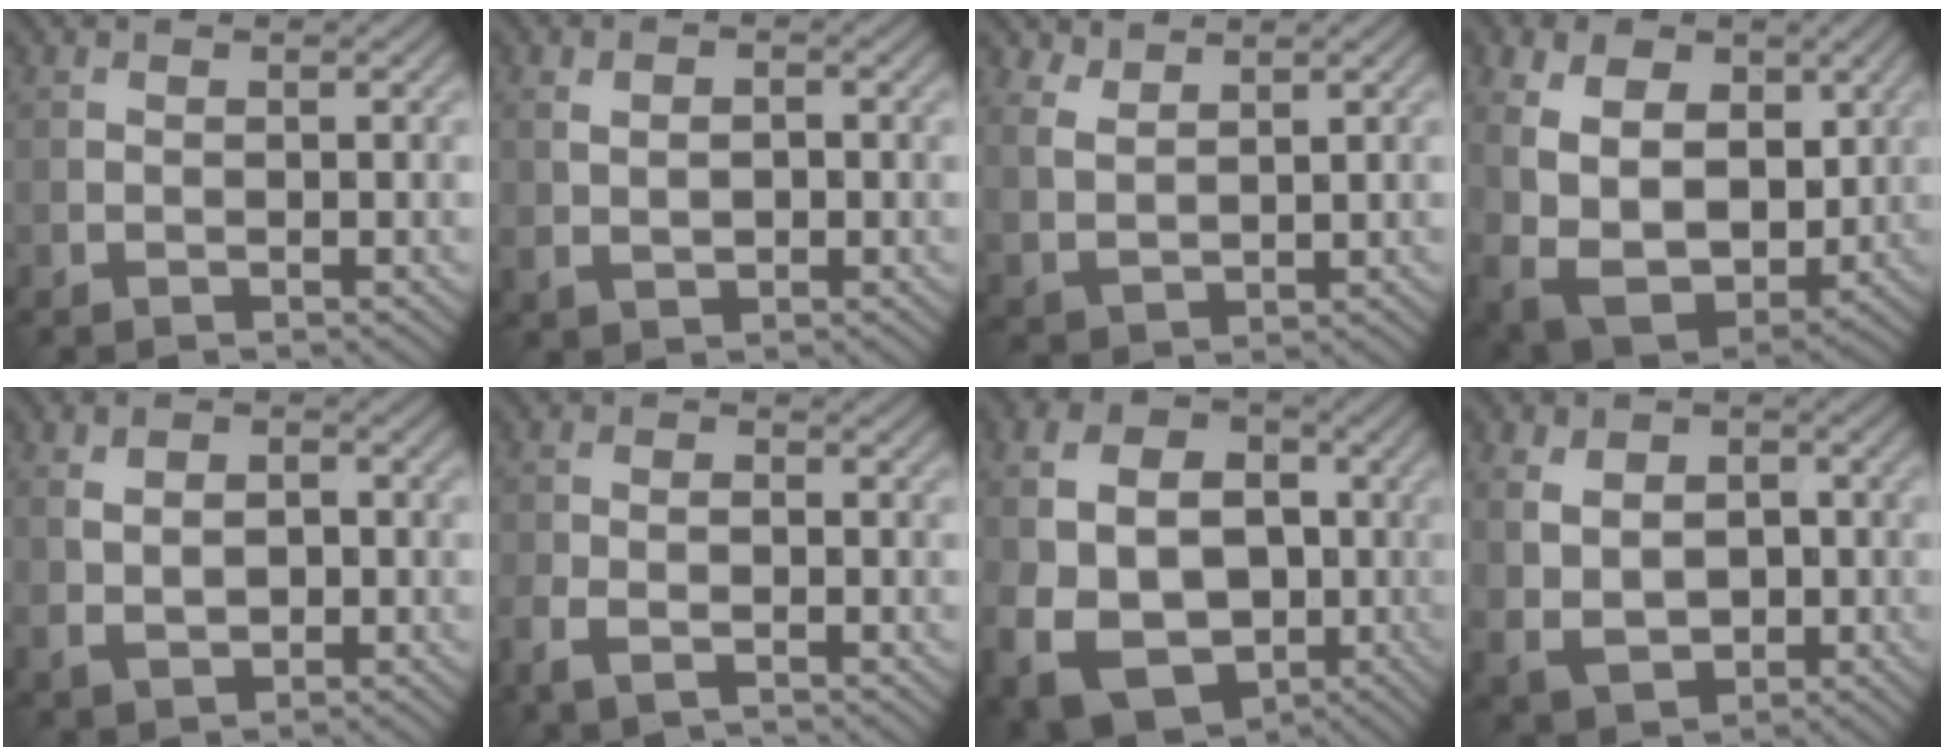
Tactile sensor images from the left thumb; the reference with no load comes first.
{"total": 3.0, "force": [0.1, 2.0, 2.3], "torque": [-0.050, -0.002, 0.004]}
{"total": 4.1, "force": [3.1, 1.8, 1.9], "torque": [-0.049, -0.008, 0.076]}
{"total": 13.3, "force": [2.3, 9.2, 9.3], "torque": [-0.203, 0.004, 0.048]}
{"total": 4.9, "force": [-0.2, 3.3, 3.5], "torque": [-0.069, -0.003, -0.003]}
{"total": 3.8, "force": [-2.3, 1.6, 2.5], "torque": [-0.054, -0.005, -0.052]}
{"total": 15.0, "force": [-2.8, 11.6, 9.0], "torque": [-0.197, -0.029, -0.037]}
{"total": 8.1, "force": [0.2, 6.2, 5.2], "torque": [-0.104, -0.002, 0.001]}